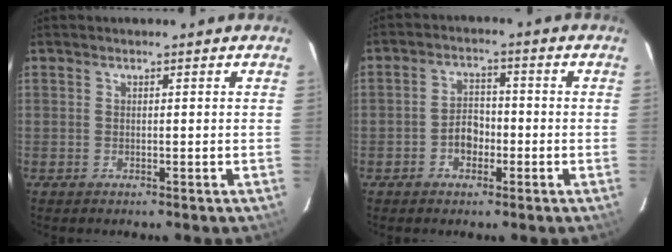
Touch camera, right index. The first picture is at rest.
{"total": 4.4, "force": [-1.7, 3.1, 2.6], "torque": [-0.048, 0.011, -0.027]}